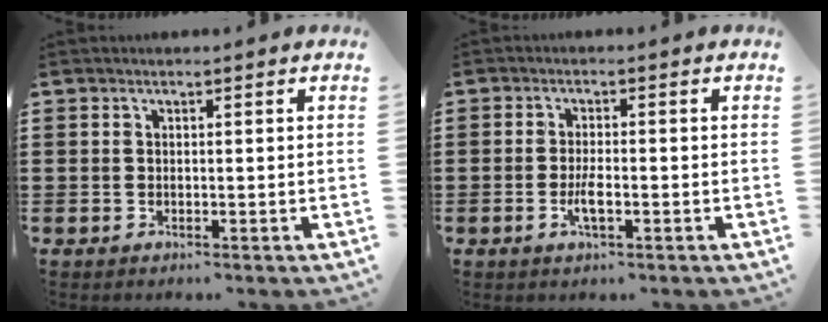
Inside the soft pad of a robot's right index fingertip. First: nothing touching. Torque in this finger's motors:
{"motor_torque": [1.28, 0.86, 0.09, 0.09]}